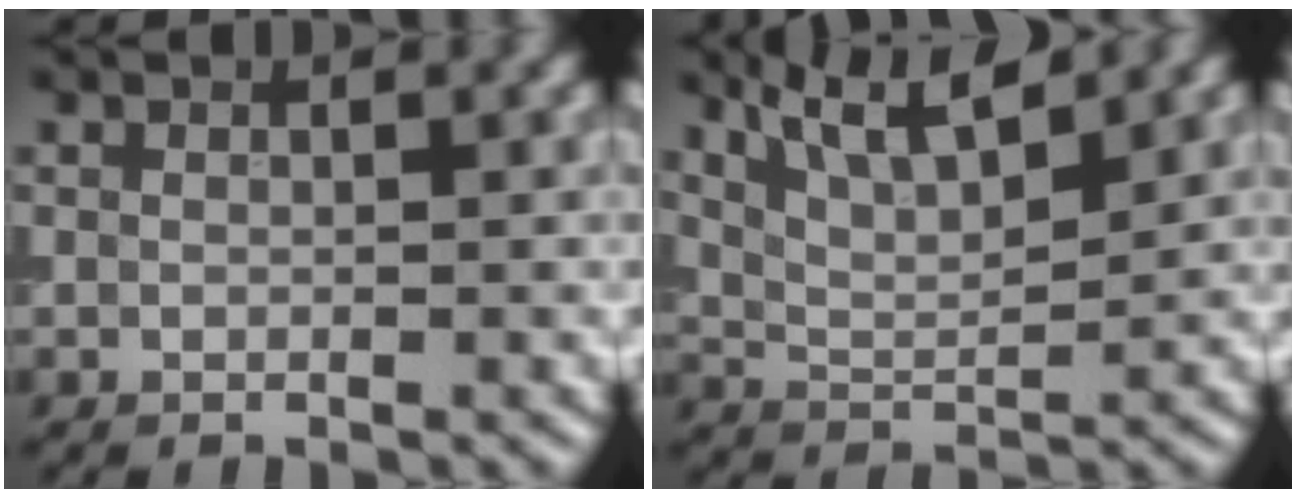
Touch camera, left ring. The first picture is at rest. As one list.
[{"total": 6.1, "force": [4.1, 1.8, 4.1], "torque": [-0.075, 0.014, 0.068]}]